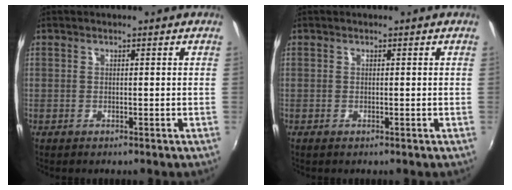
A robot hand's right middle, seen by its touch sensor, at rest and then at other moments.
{"total": 0.0}